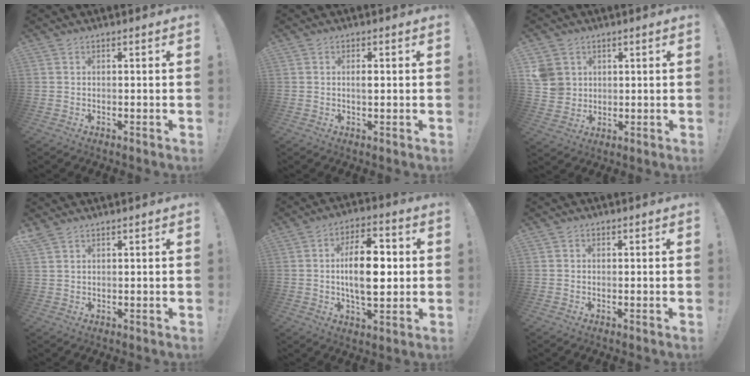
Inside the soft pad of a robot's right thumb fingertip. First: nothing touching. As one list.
[{"total": 1.7, "force": [0.1, 0.6, 1.6], "torque": [-0.020, -0.001, -0.002]}, {"total": 6.7, "force": [2.5, 5.9, 1.8], "torque": [-0.034, -0.011, 0.055]}, {"total": 2.3, "force": [2.1, 0.6, 0.9], "torque": [-0.013, -0.013, 0.039]}, {"total": 15.5, "force": [0.5, 7.9, 13.3], "torque": [-0.223, 0.004, 0.001]}, {"total": 0.6, "force": [0.2, 0.6, 0.1], "torque": [0.003, 0.000, 0.003]}]